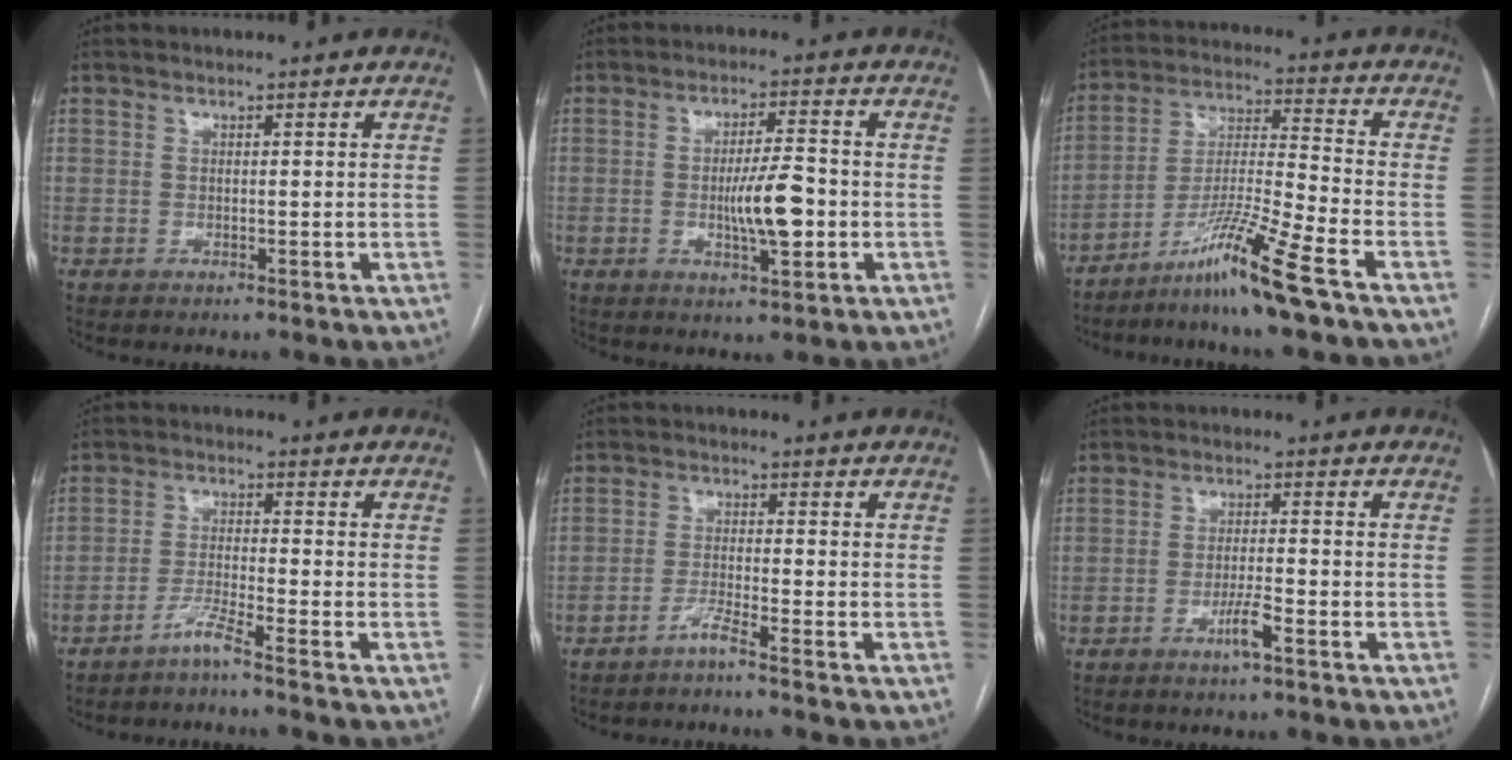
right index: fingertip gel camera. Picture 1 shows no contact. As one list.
[{"total": 7.2, "force": [-1.3, 1.2, 6.9], "torque": [-0.121, -0.003, -0.022]}, {"total": 11.3, "force": [-7.5, -1.3, 8.4], "torque": [-0.164, -0.025, -0.140]}, {"total": 3.5, "force": [-2.8, -1.2, 1.7], "torque": [-0.038, -0.011, -0.062]}, {"total": 2.6, "force": [-2.1, -0.9, 1.2], "torque": [-0.027, -0.003, -0.046]}, {"total": 3.6, "force": [-2.0, -0.1, 3.0], "torque": [-0.059, -0.005, -0.038]}]